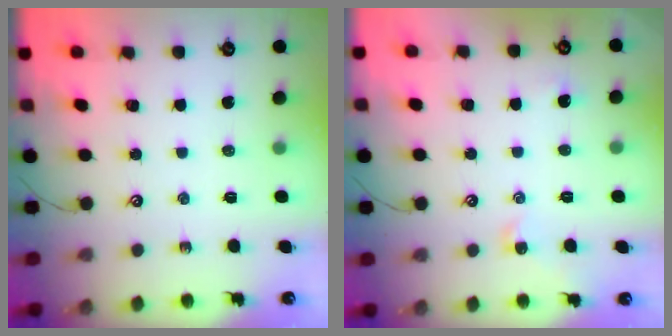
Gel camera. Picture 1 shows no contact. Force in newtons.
{"total": 1.5, "press": 1.4, "slide": 0.5}